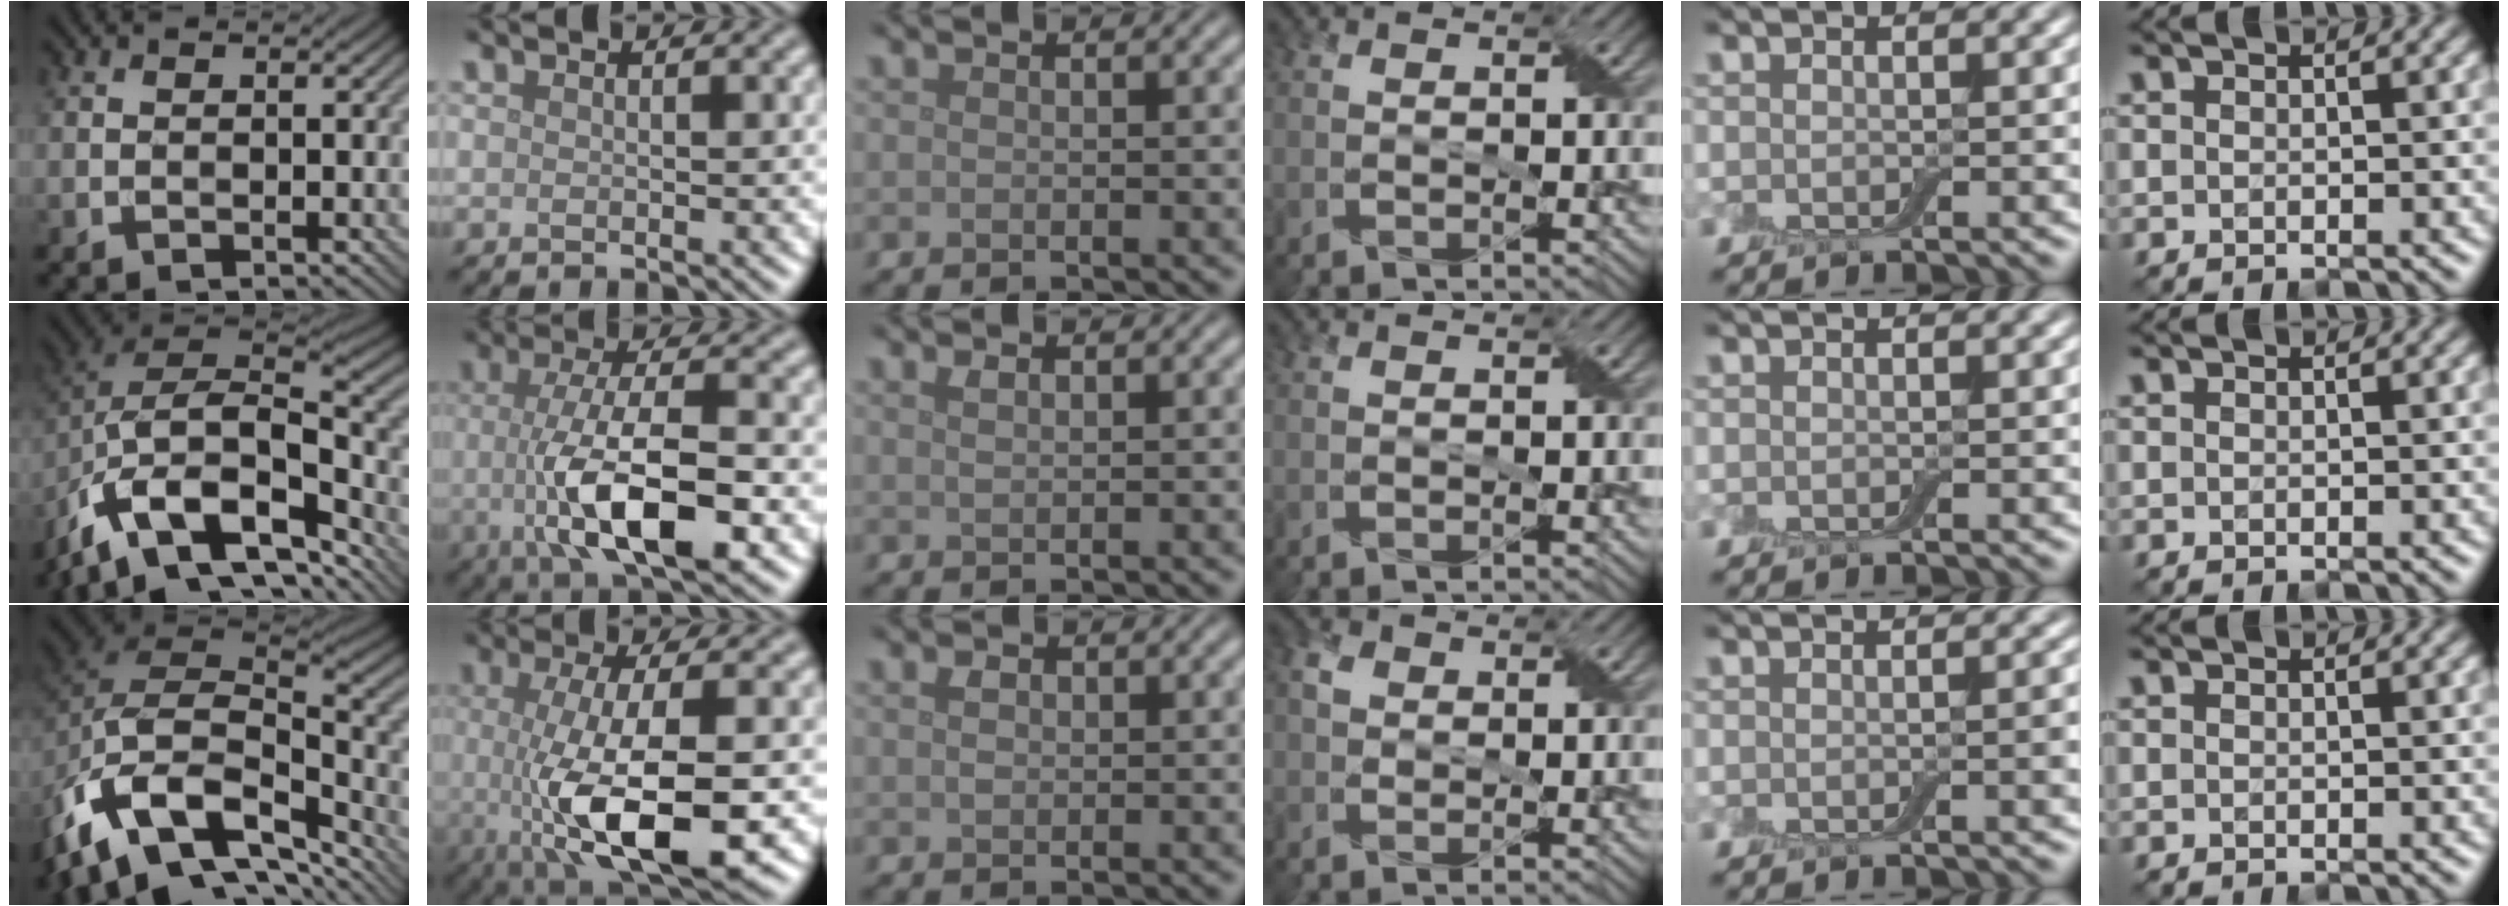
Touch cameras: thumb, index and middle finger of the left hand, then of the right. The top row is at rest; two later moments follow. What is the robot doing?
{"motion": "wrap", "object": "adhesive wrap"}